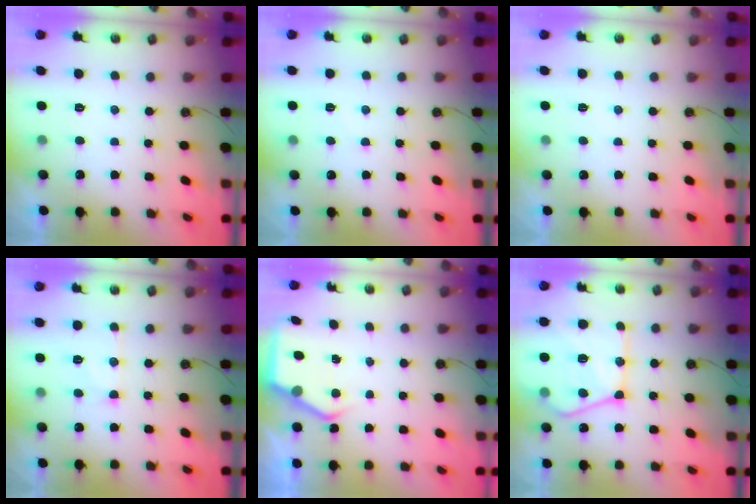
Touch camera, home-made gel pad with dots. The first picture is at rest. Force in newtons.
{"total": 2.0, "press": 2.0, "slide": 0.4}
{"total": 3.9, "press": 3.9, "slide": 0.6}
{"total": 10.5, "press": 10.5, "slide": 1.0}
{"total": 5.1, "press": 5.1, "slide": 0.2}
{"total": 22.3, "press": 22.2, "slide": 2.8}